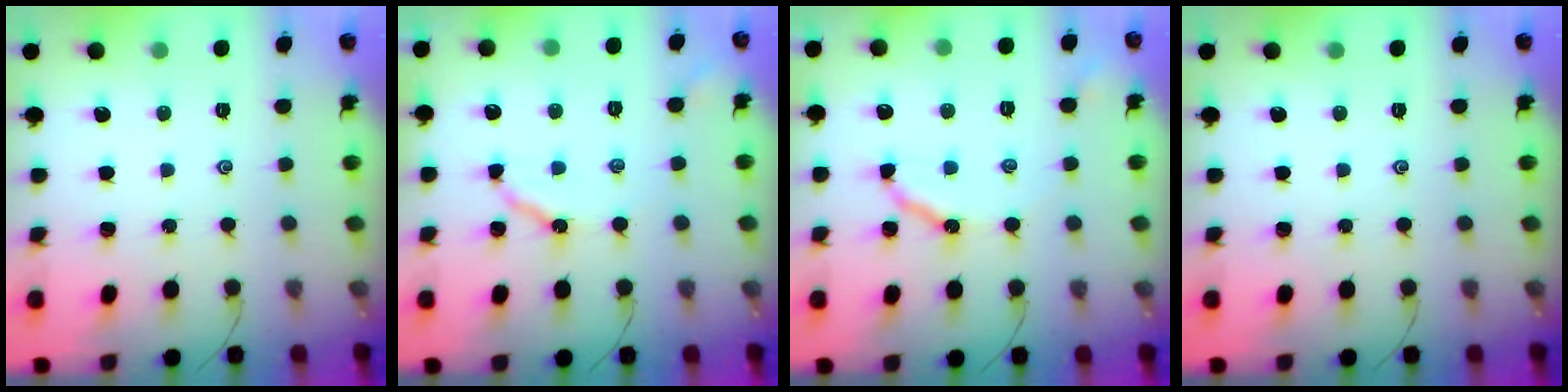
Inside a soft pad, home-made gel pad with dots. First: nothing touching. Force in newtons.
{"total": 6.7, "press": 6.7, "slide": 0.8}
{"total": 9.2, "press": 9.2, "slide": 0.8}
{"total": 0.0}